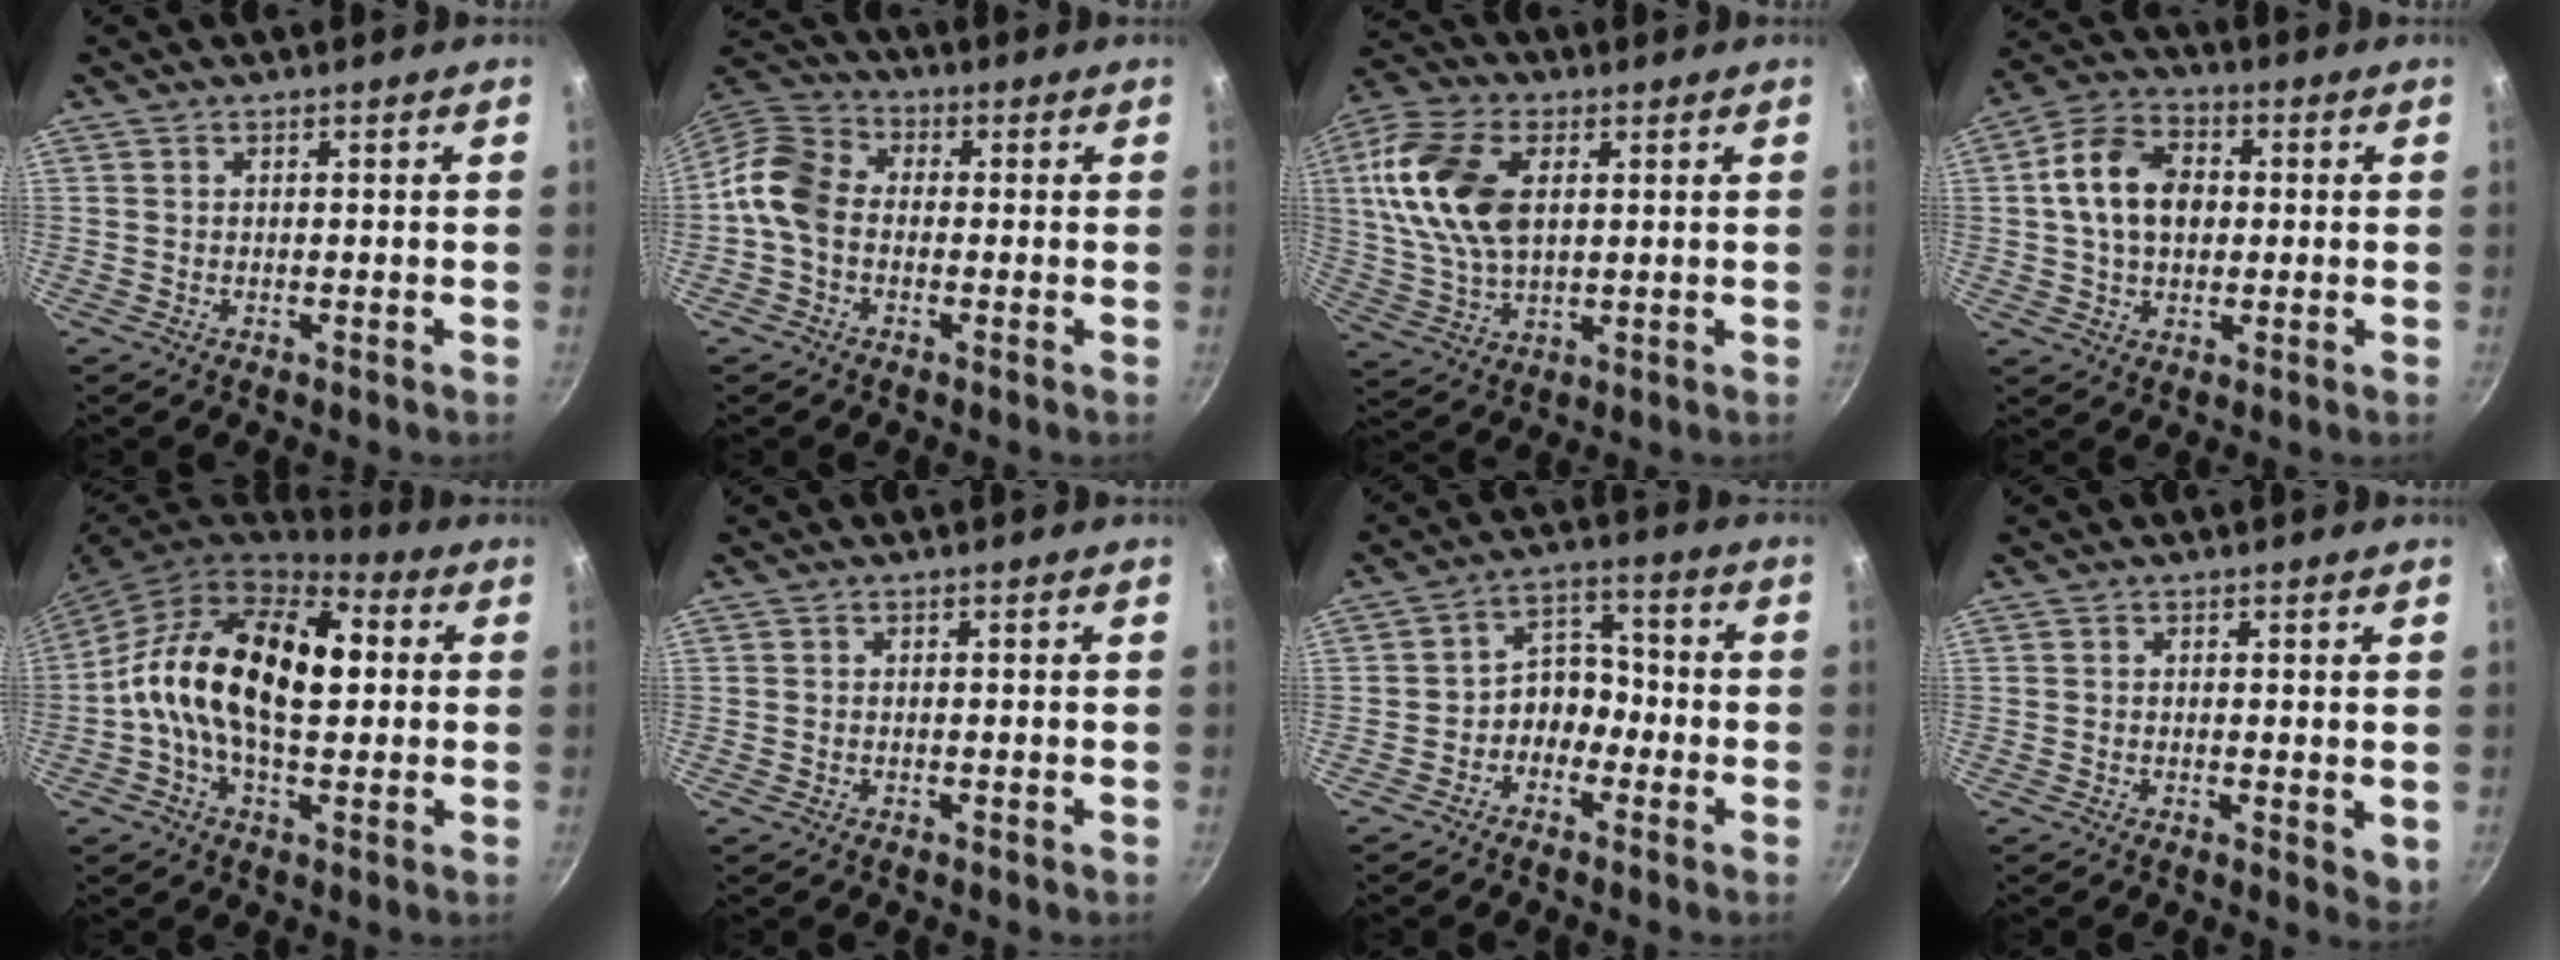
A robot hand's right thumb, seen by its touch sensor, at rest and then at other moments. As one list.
[{"total": 8.6, "force": [-1.4, 6.4, 5.5], "torque": [-0.094, 0.028, -0.051]}, {"total": 16.6, "force": [3.5, 10.0, 12.7], "torque": [-0.239, 0.000, 0.066]}, {"total": 12.2, "force": [1.1, 8.8, 8.5], "torque": [-0.129, 0.017, 0.007]}, {"total": 20.2, "force": [1.6, 11.4, 16.6], "torque": [-0.261, 0.024, 0.002]}, {"total": 0.0}, {"total": 6.4, "force": [-2.7, 4.9, 3.1], "torque": [-0.005, 0.047, -0.056]}, {"total": 3.2, "force": [0.2, 1.5, 2.8], "torque": [-0.035, -0.008, 0.003]}]